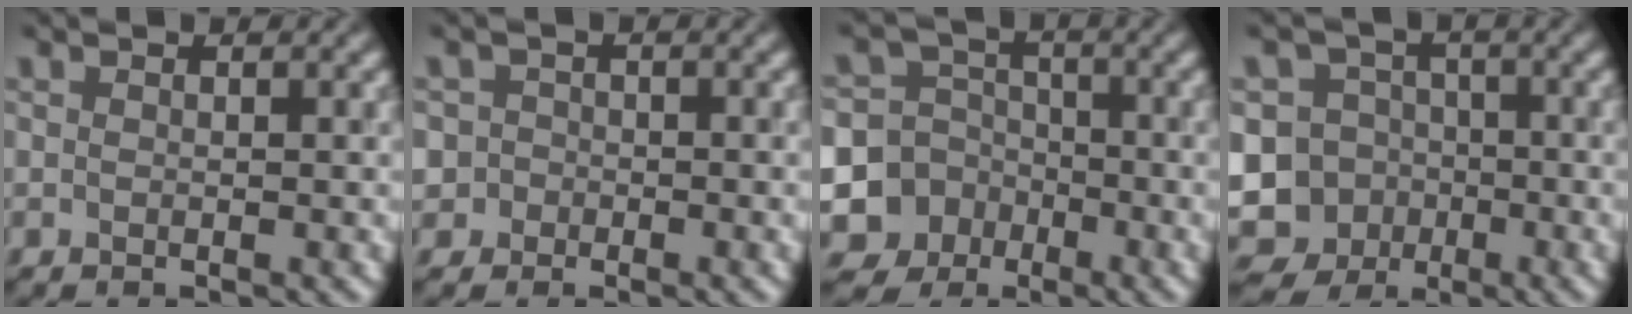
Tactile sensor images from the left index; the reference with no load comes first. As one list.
[{"total": 2.6, "force": [-1.1, 2.4, 0.3], "torque": [0.018, 0.014, -0.034]}, {"total": 9.0, "force": [-3.8, 8.0, 1.6], "torque": [-0.041, -0.011, -0.087]}, {"total": 13.8, "force": [-6.2, 12.1, 2.5], "torque": [-0.085, -0.025, -0.107]}]